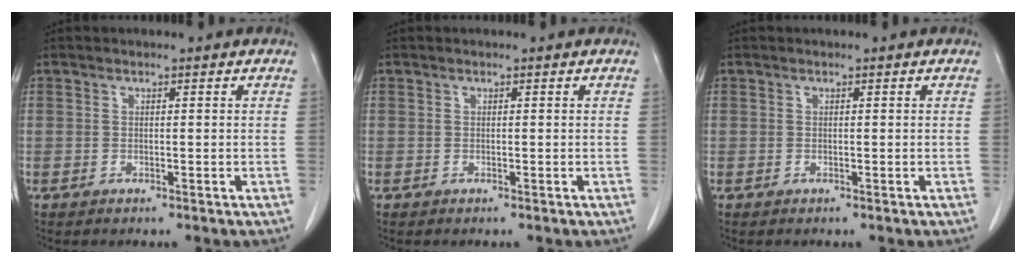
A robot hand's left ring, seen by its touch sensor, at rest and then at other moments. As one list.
[{"total": 0.0}, {"total": 0.0}]